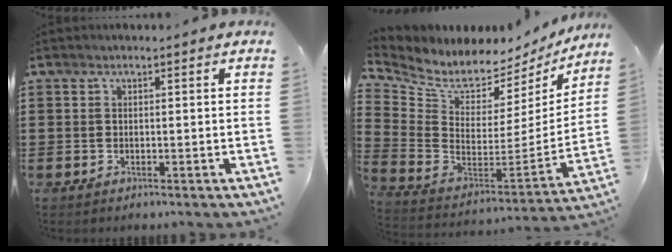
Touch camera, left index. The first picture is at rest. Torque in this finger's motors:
{"motor_torque": [1.42, -0.71, 0.42, 0.05]}